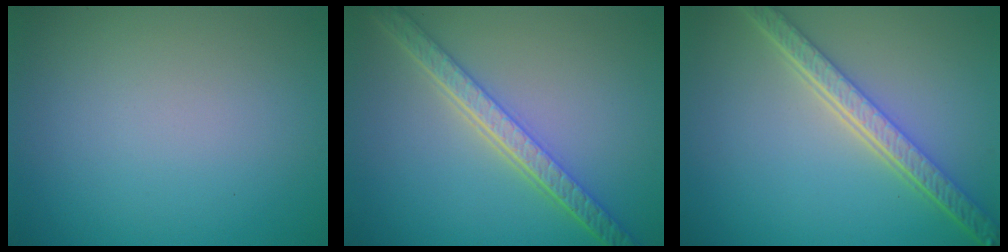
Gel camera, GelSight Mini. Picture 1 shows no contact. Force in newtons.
{"total": 5.6, "press": 4.3, "slide": 3.5}
{"total": 5.6, "press": 4.2, "slide": 3.6}